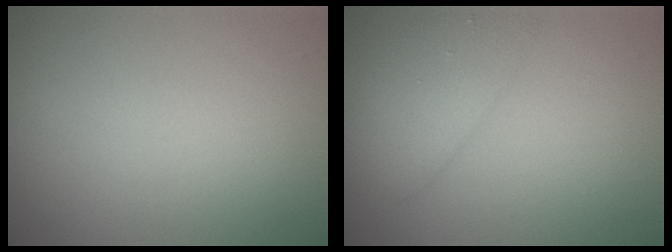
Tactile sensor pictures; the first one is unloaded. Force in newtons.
{"total": 2.7, "press": 2.7, "slide": 0.1}